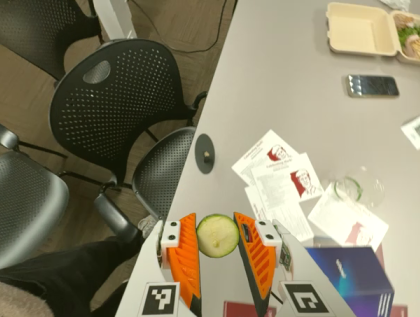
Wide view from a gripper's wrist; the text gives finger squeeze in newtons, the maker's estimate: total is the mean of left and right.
{"total": 9.7, "left": 9.8, "right": 9.5}